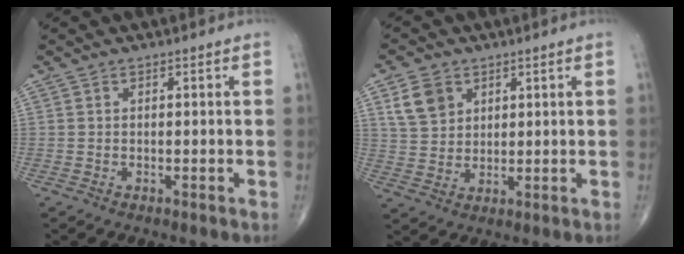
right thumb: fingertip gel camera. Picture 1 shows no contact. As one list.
[{"total": 6.8, "force": [3.2, 5.1, 3.2], "torque": [-0.042, -0.010, 0.064]}]